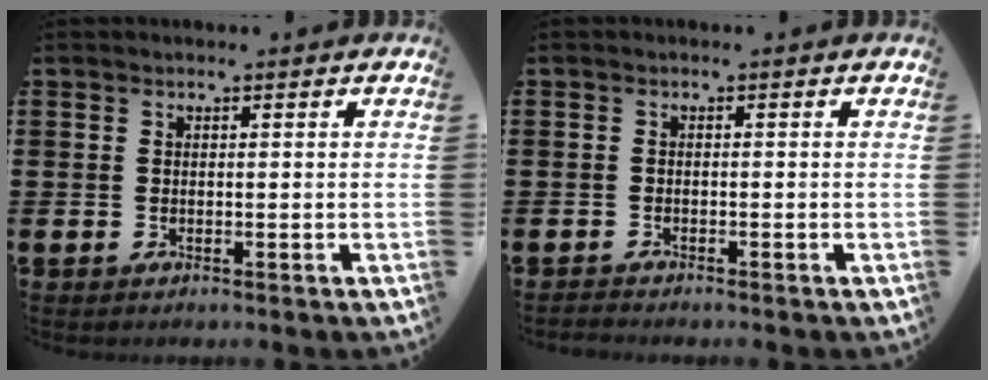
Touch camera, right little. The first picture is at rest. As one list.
[{"total": 0.6, "force": [-0.6, 0.0, 0.0], "torque": [-0.001, -0.002, -0.013]}]